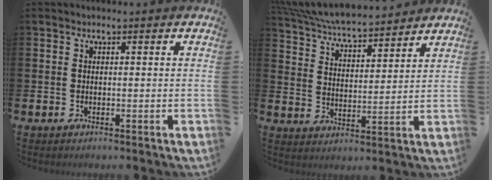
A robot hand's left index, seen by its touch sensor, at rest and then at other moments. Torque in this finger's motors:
{"motor_torque": [-0.26, -0.54, -0.01, 0.10]}